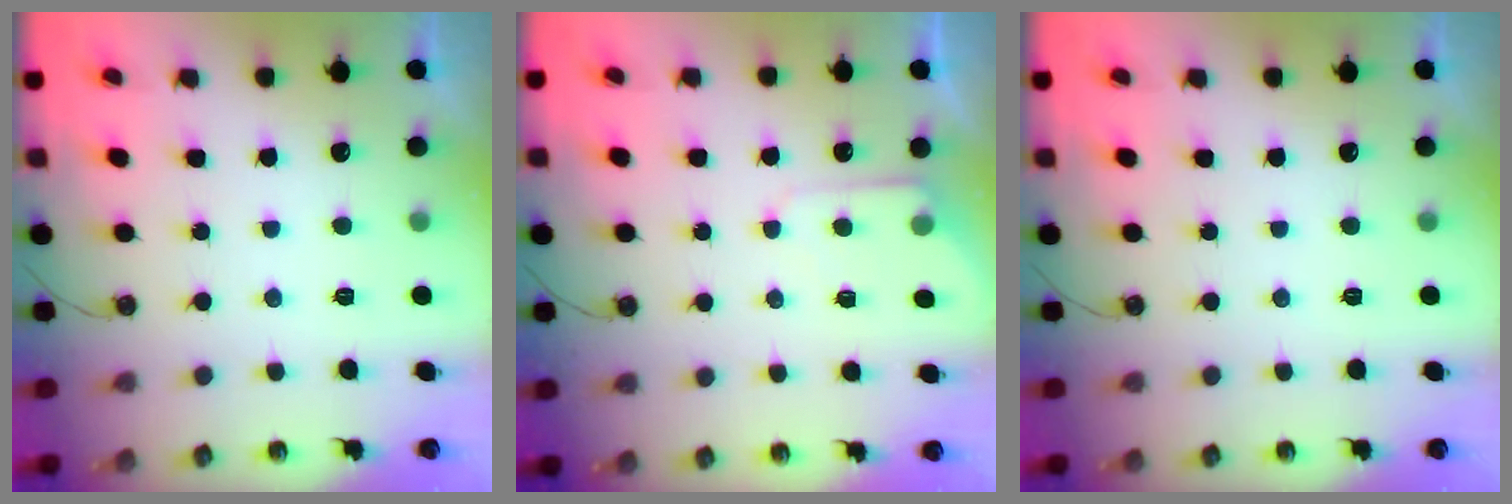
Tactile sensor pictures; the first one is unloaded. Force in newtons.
{"total": 4.5, "press": 4.4, "slide": 0.6}
{"total": 0.0}